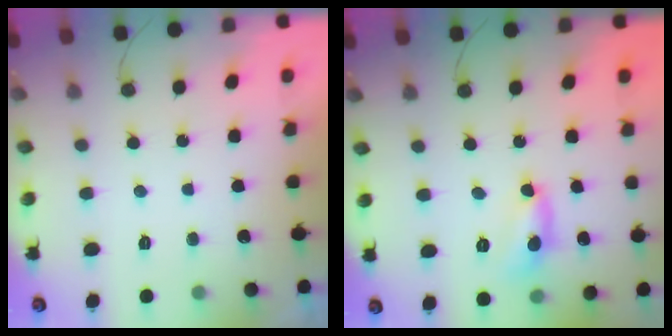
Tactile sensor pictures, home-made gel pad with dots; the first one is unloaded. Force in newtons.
{"total": 7.2, "press": 7.1, "slide": 0.5}